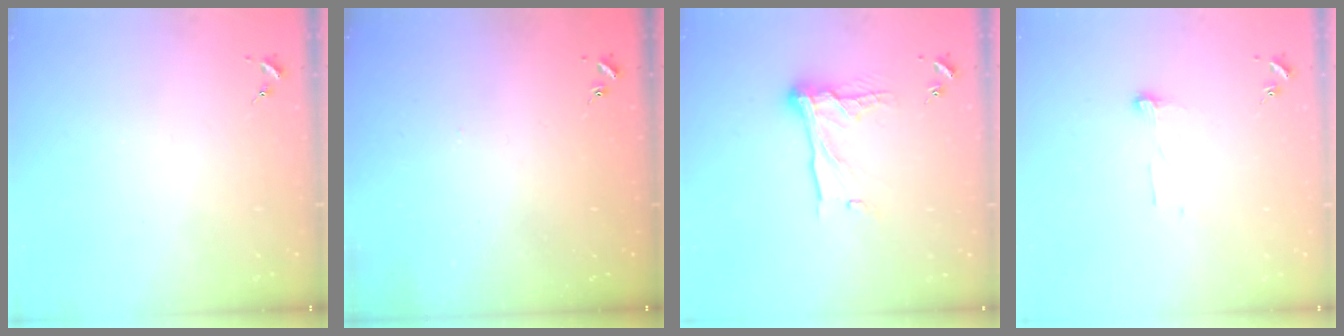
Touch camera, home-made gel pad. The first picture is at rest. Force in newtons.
{"total": 0.9, "press": 0.8, "slide": 0.2}
{"total": 13.4, "press": 13.4, "slide": 1.1}
{"total": 5.6, "press": 5.5, "slide": 0.5}